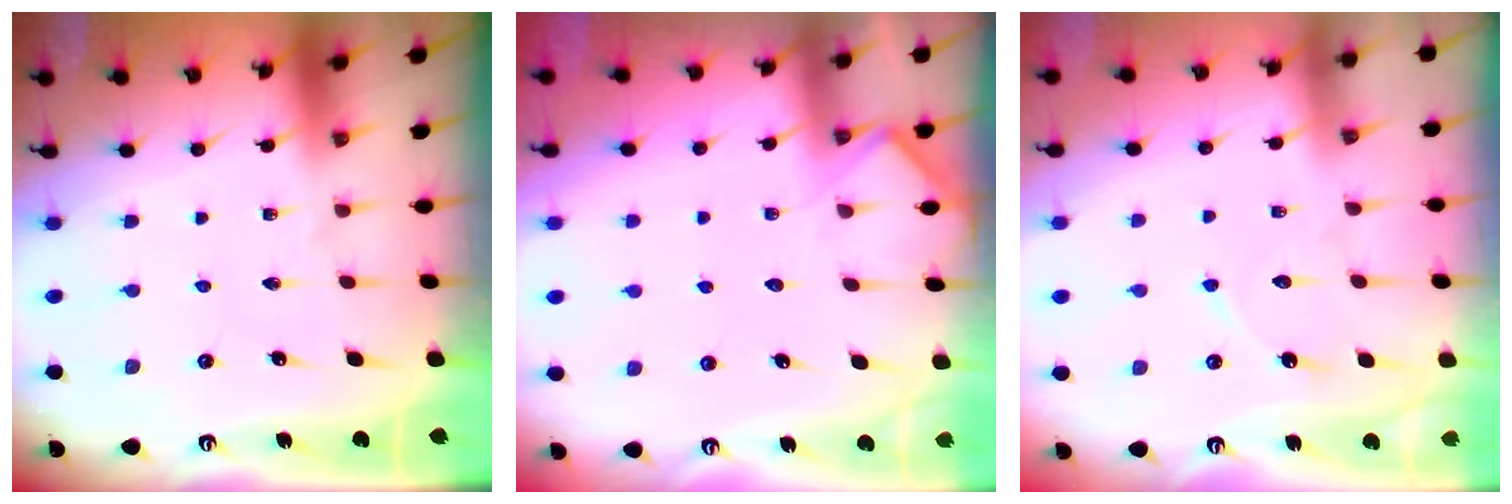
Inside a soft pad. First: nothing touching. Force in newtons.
{"total": 7.7, "press": 7.6, "slide": 0.7}
{"total": 5.5, "press": 5.5, "slide": 0.6}